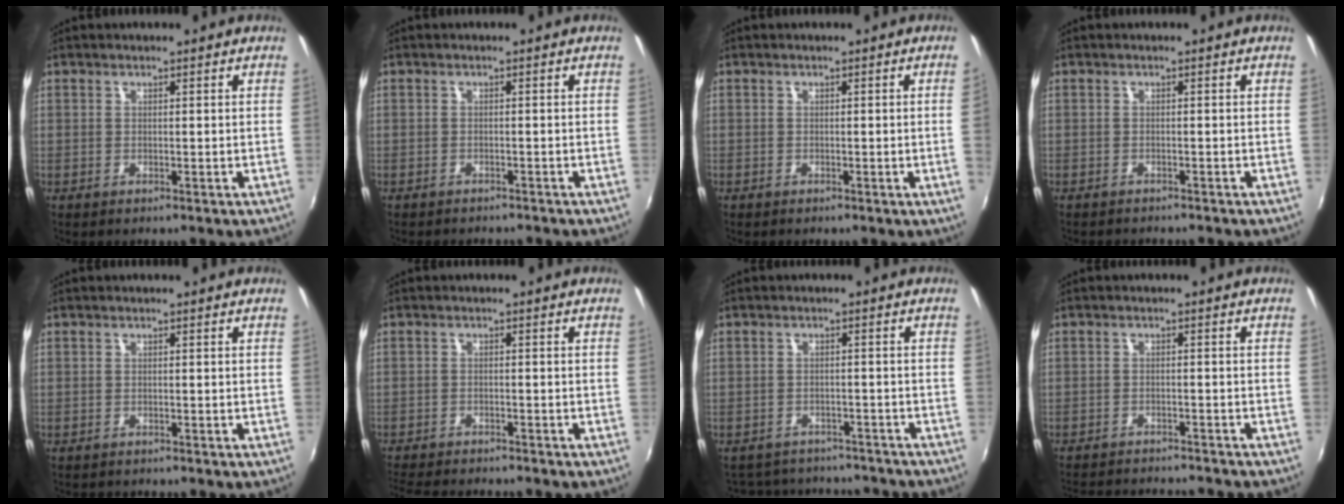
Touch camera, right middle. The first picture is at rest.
{"total": 4.0, "force": [-3.7, 0.9, 1.2], "torque": [-0.033, -0.015, -0.054]}
{"total": 1.5, "force": [0.0, -1.0, 1.1], "torque": [-0.009, -0.019, 0.001]}
{"total": 3.4, "force": [-3.1, 0.5, 1.1], "torque": [-0.030, -0.017, -0.047]}
{"total": 1.9, "force": [-1.8, 0.3, 0.6], "torque": [-0.013, -0.013, -0.024]}
{"total": 10.1, "force": [-9.2, 1.5, 3.7], "torque": [-0.093, -0.025, -0.146]}
{"total": 16.3, "force": [-14.4, 5.7, 5.2], "torque": [-0.107, 0.010, -0.184]}
{"total": 12.9, "force": [-11.9, 1.9, 4.6], "torque": [-0.101, -0.017, -0.172]}